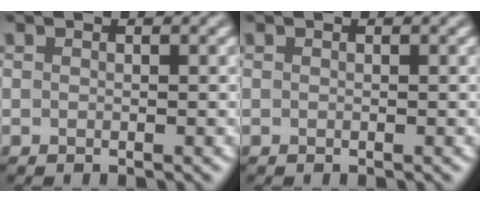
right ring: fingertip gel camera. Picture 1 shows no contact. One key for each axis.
{"total": 0.0}